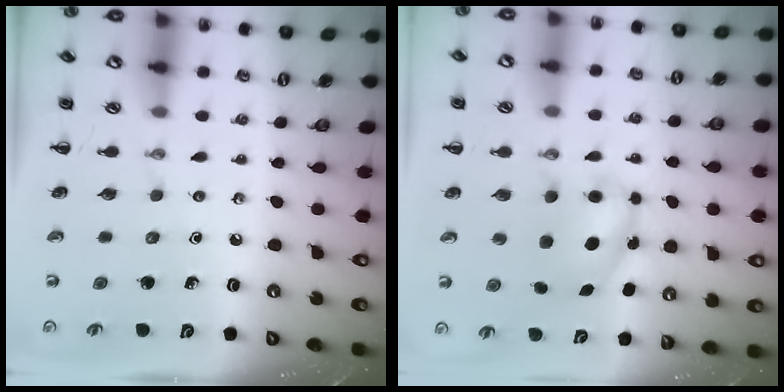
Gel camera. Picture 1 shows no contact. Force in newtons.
{"total": 6.1, "press": 6.0, "slide": 0.9}